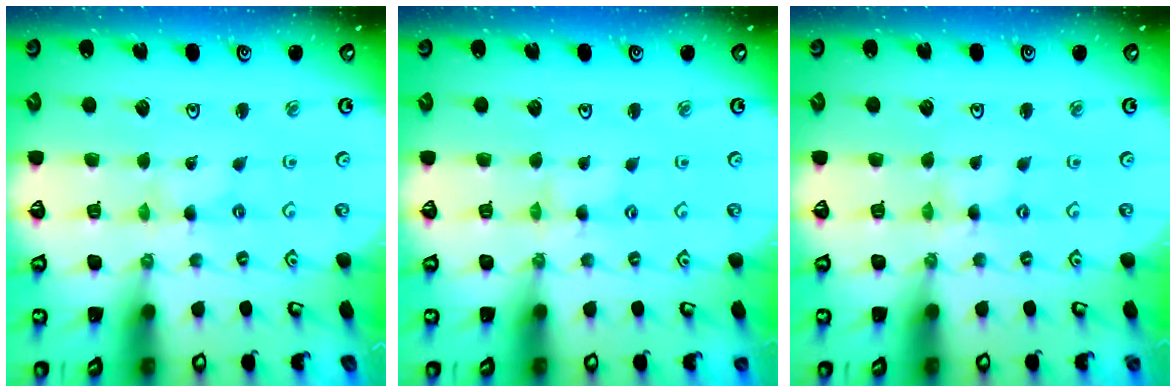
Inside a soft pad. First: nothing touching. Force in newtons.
{"total": 0.8, "press": 0.8, "slide": 0.1}
{"total": 0.0}